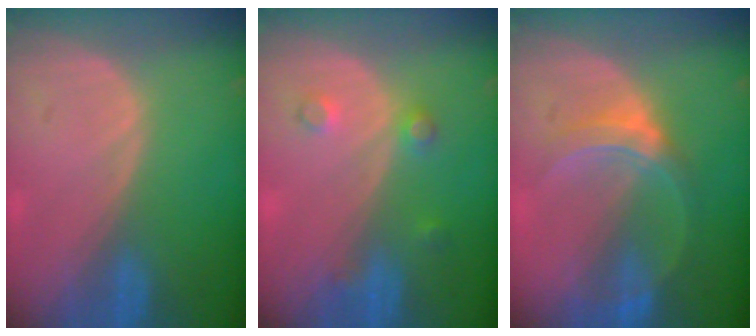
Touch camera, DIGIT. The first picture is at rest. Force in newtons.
{"total": 2.6, "press": 2.6, "slide": 0.3}
{"total": 5.5, "press": 5.5, "slide": 0.3}